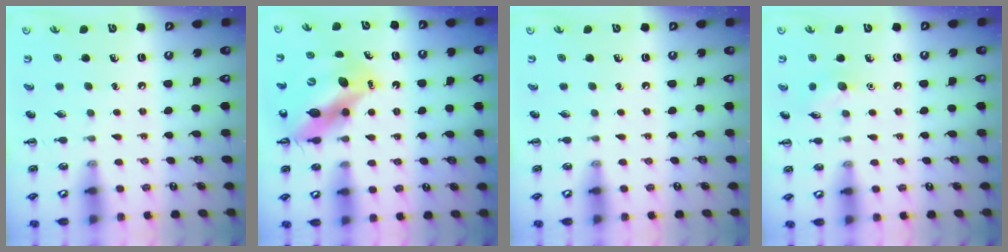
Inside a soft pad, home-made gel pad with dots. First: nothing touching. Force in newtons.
{"total": 12.9, "press": 12.4, "slide": 3.6}
{"total": 0.0}
{"total": 8.0, "press": 7.7, "slide": 2.1}